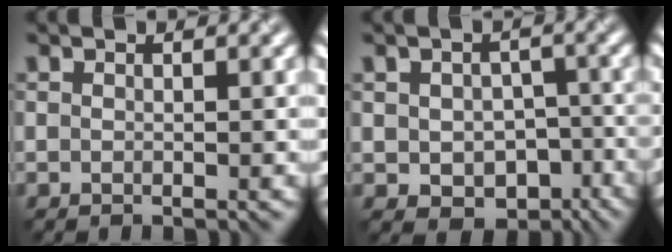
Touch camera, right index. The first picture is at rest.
{"total": 4.4, "force": [-1.5, 3.4, 2.4], "torque": [-0.042, -0.010, -0.011]}